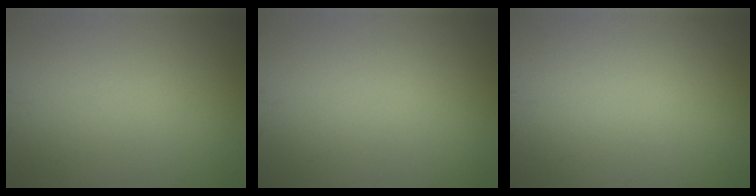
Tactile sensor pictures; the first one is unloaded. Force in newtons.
{"total": 0.0}
{"total": 0.0}